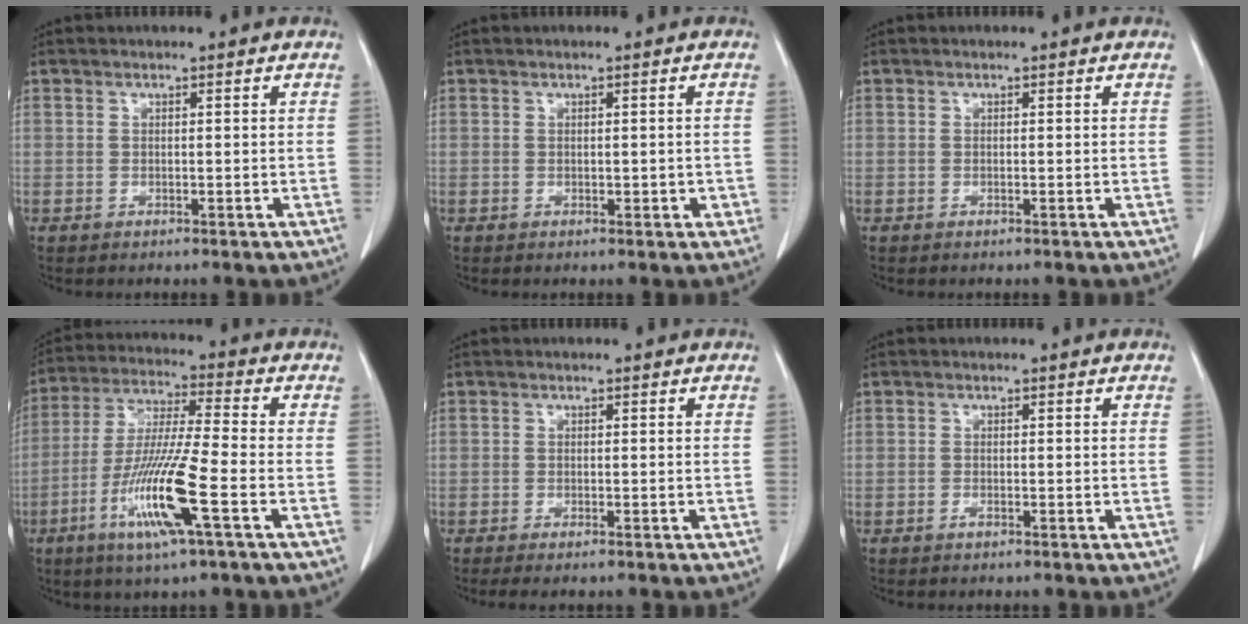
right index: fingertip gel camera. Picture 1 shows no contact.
{"total": 1.6, "force": [-0.3, 1.0, 1.2], "torque": [-0.012, 0.006, 0.001]}
{"total": 0.0}
{"total": 13.6, "force": [-5.3, -0.2, 12.6], "torque": [-0.256, -0.019, -0.103]}
{"total": 2.1, "force": [-1.7, 0.0, 1.2], "torque": [-0.015, -0.005, -0.025]}
{"total": 0.6, "force": [-0.5, 0.1, 0.4], "torque": [-0.007, 0.000, -0.009]}